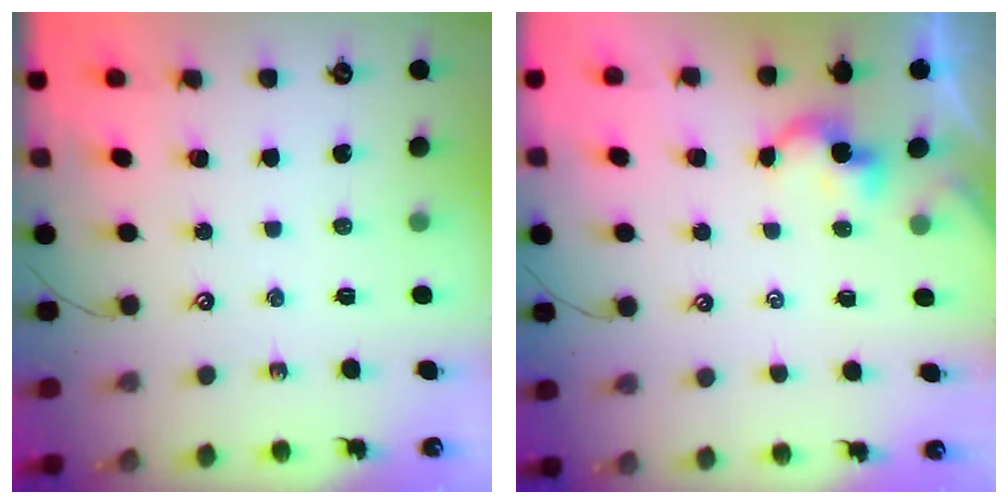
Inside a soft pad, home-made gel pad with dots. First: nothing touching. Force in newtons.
{"total": 1.8, "press": 1.7, "slide": 0.2}